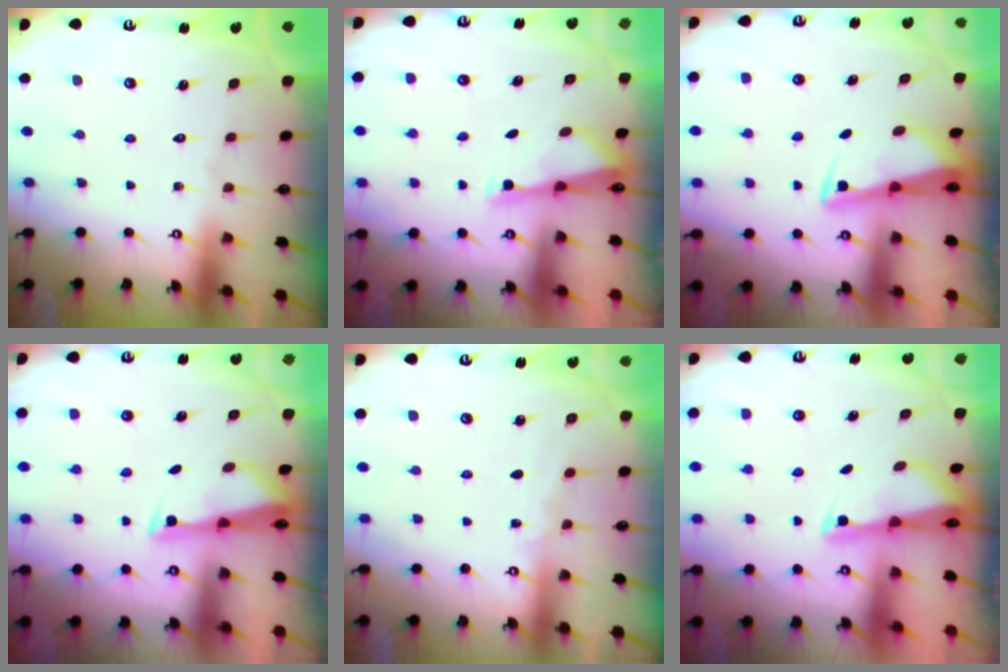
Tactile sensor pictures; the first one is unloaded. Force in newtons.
{"total": 3.0, "press": 2.9, "slide": 0.5}
{"total": 2.7, "press": 2.7, "slide": 0.5}
{"total": 2.9, "press": 2.8, "slide": 0.8}
{"total": 4.6, "press": 4.5, "slide": 0.4}
{"total": 1.8, "press": 1.8, "slide": 0.4}